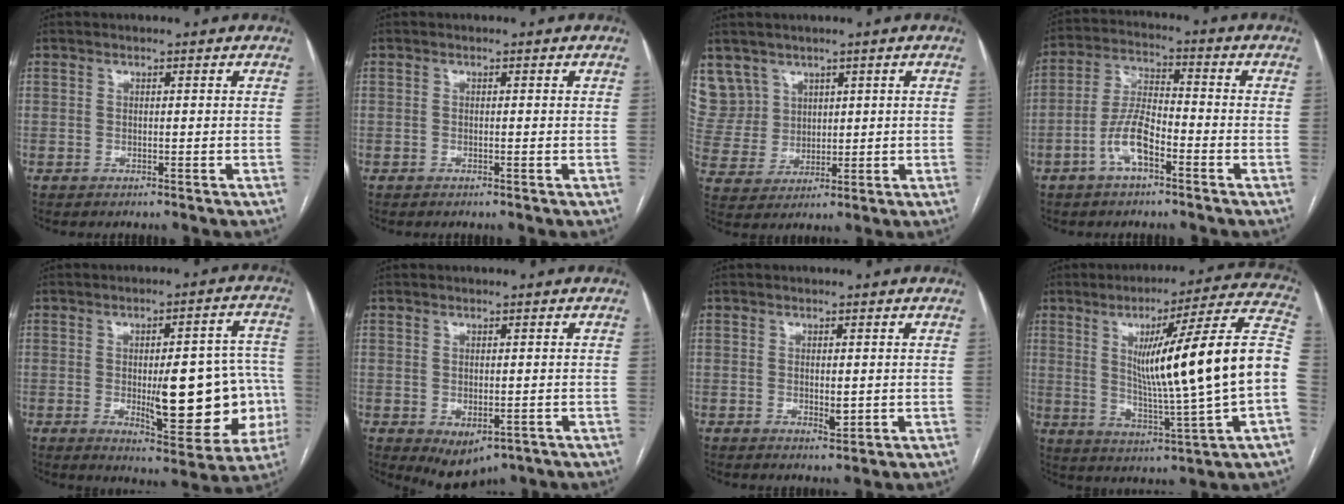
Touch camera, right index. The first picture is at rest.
{"total": 0.0}
{"total": 9.0, "force": [5.4, 7.2, 0.2], "torque": [-0.016, 0.030, 0.128]}
{"total": 7.7, "force": [-3.6, 2.6, 6.3], "torque": [-0.135, 0.012, -0.071]}
{"total": 17.6, "force": [-3.0, 5.2, 16.6], "torque": [-0.165, 0.024, -0.020]}
{"total": 5.0, "force": [-2.1, 3.0, 3.4], "torque": [-0.048, -0.008, -0.017]}
{"total": 2.1, "force": [-0.3, 0.8, 1.9], "torque": [-0.032, -0.006, 0.000]}
{"total": 21.3, "force": [0.9, -0.3, 21.3], "torque": [-0.299, 0.012, 0.009]}